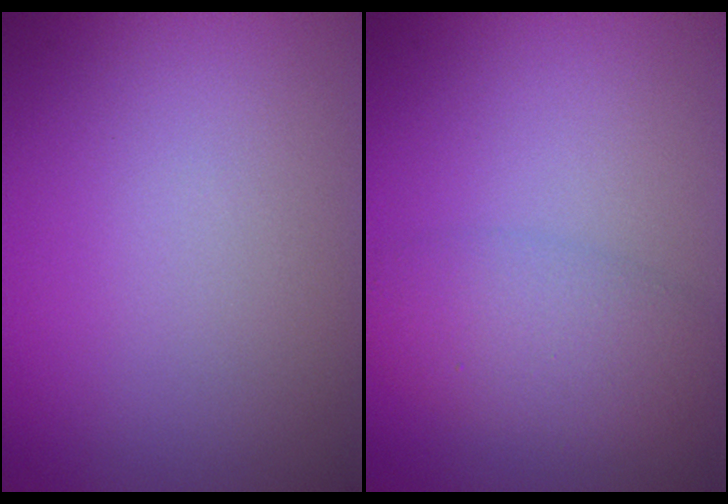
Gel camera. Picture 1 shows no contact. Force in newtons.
{"total": 3.9, "press": 3.9, "slide": 0.1}